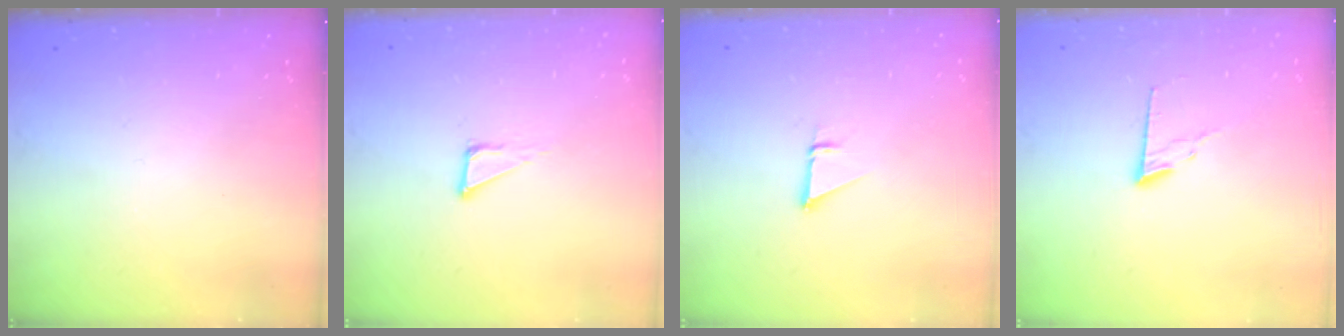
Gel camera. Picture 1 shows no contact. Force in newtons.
{"total": 3.5, "press": 3.5, "slide": 0.2}
{"total": 0.9, "press": 0.9, "slide": 0.1}
{"total": 7.4, "press": 7.4, "slide": 0.6}